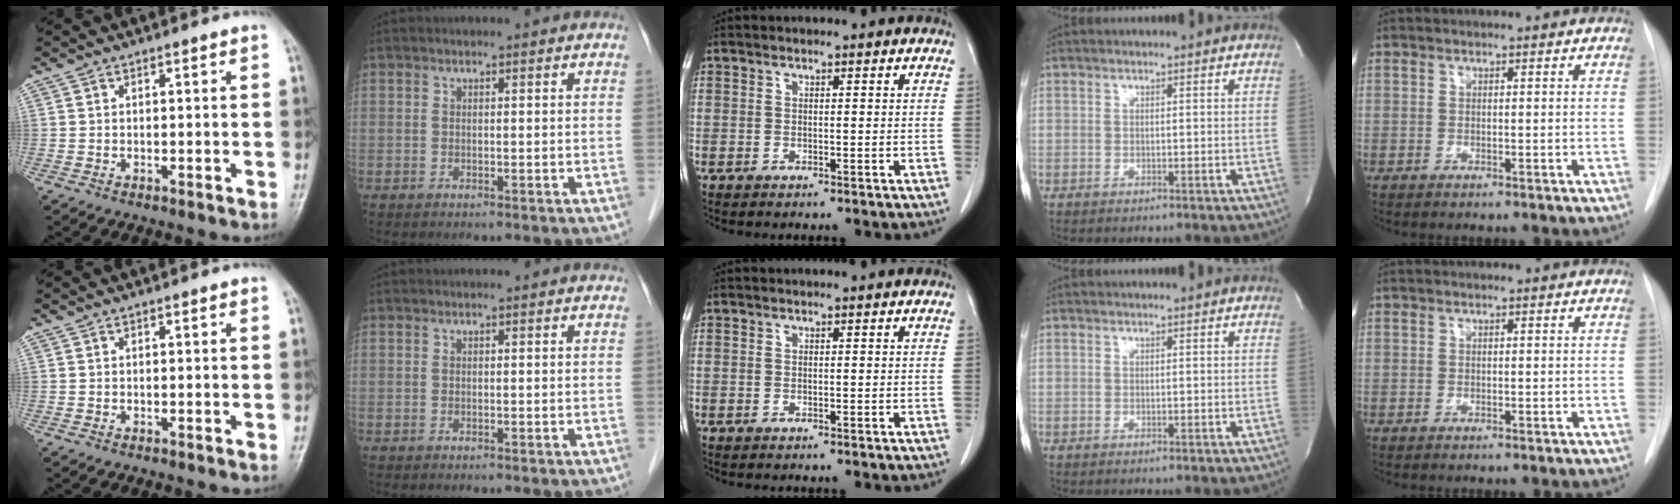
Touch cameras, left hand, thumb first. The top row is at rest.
{}